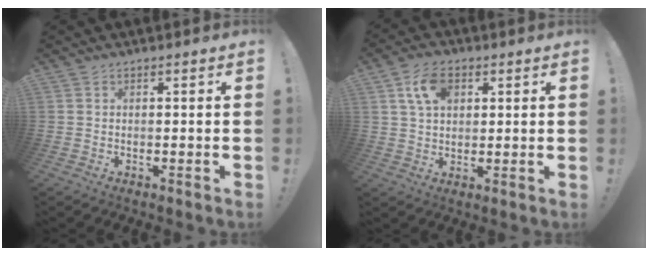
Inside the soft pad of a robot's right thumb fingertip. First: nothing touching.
{"total": 9.1, "force": [3.6, 6.0, 5.8], "torque": [-0.097, 0.005, 0.070]}